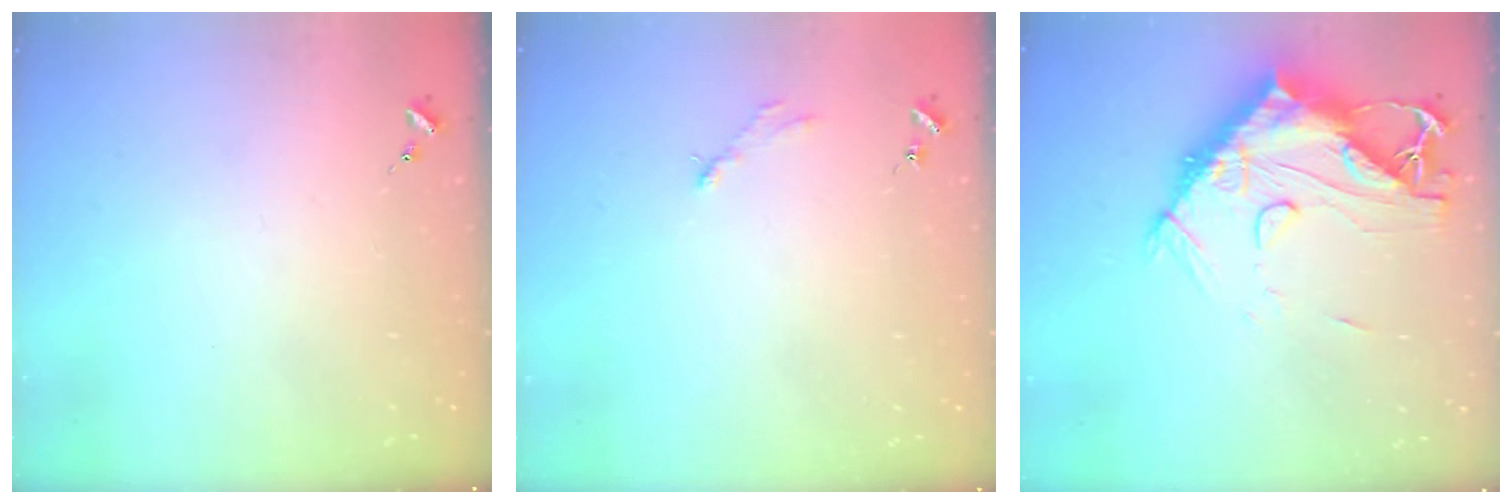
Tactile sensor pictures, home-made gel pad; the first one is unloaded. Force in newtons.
{"total": 2.8, "press": 2.8, "slide": 0.4}
{"total": 18.5, "press": 18.4, "slide": 1.9}